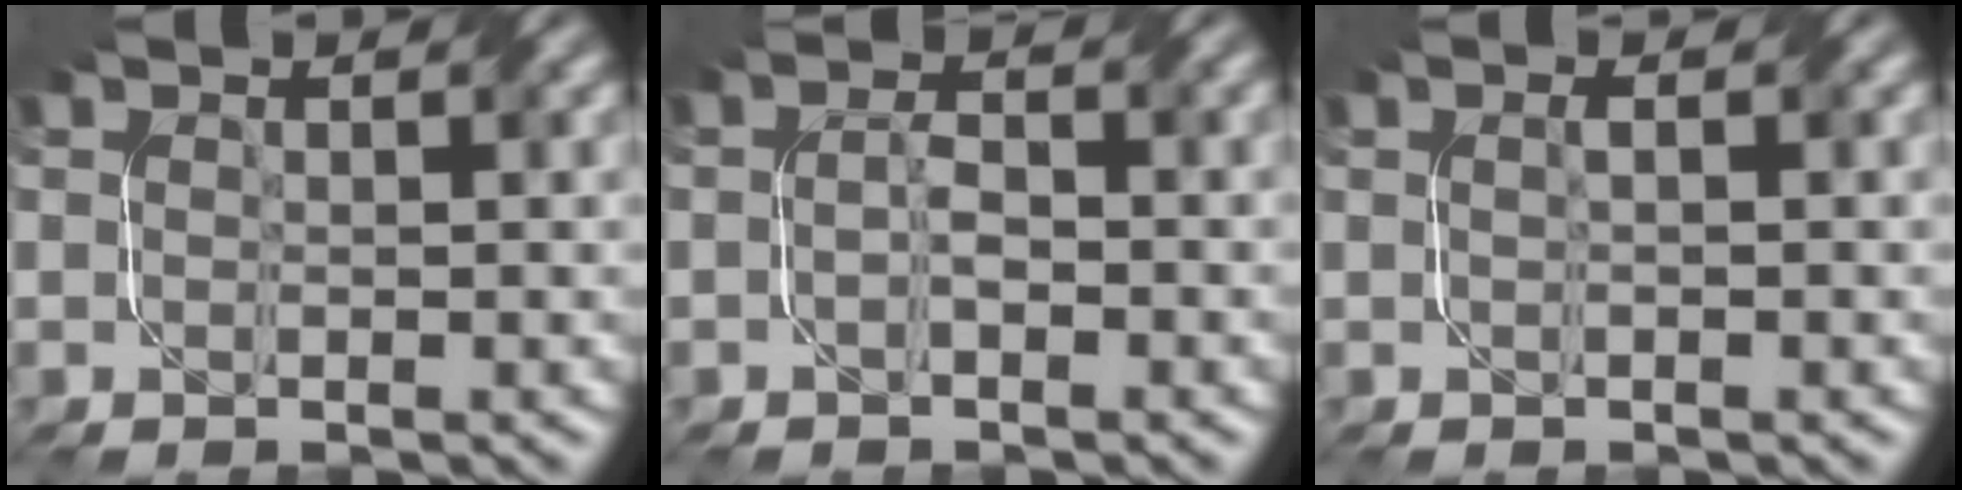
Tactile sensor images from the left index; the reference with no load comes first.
{"total": 1.6, "force": [-0.8, 0.5, 1.3], "torque": [-0.026, 0.003, -0.016]}
{"total": 0.8, "force": [0.2, 0.1, 0.8], "torque": [-0.015, 0.001, 0.000]}